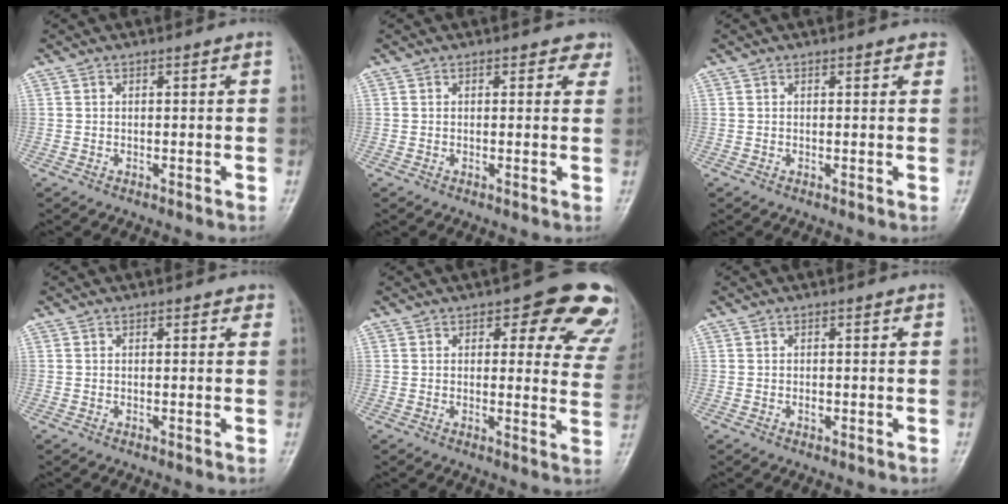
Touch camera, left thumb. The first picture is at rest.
{"total": 2.5, "force": [1.5, 1.7, 0.9], "torque": [0.018, -0.005, 0.007]}
{"total": 1.4, "force": [0.9, 0.8, 0.7], "torque": [0.008, -0.002, 0.003]}
{"total": 1.3, "force": [0.7, 0.9, 0.7], "torque": [0.005, -0.001, 0.003]}
{"total": 14.1, "force": [9.2, 6.3, 8.5], "torque": [-0.030, -0.040, 0.082]}
{"total": 1.1, "force": [-0.1, 0.8, 0.8], "torque": [-0.006, 0.001, -0.005]}